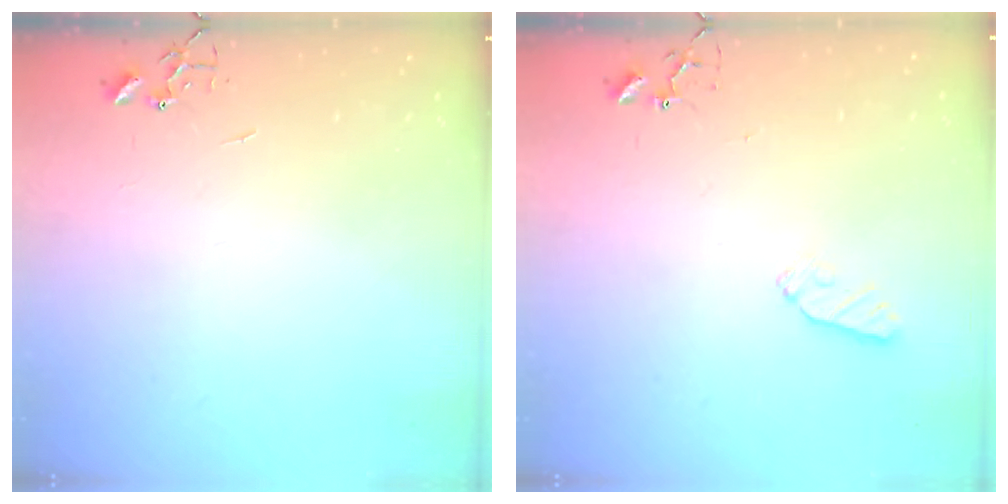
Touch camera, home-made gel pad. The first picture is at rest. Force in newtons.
{"total": 5.4, "press": 5.3, "slide": 0.7}